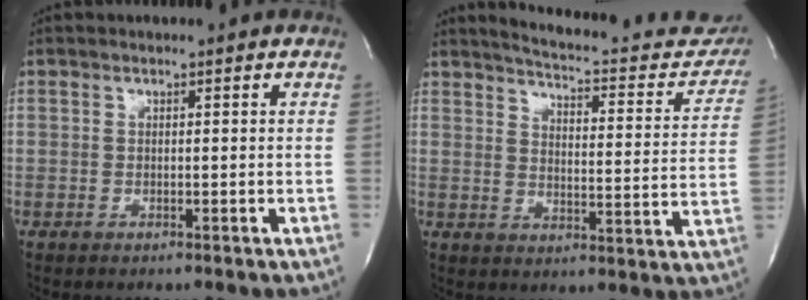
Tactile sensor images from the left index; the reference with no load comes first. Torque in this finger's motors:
{"motor_torque": [1.10, -1.04, 0.07, 0.01]}